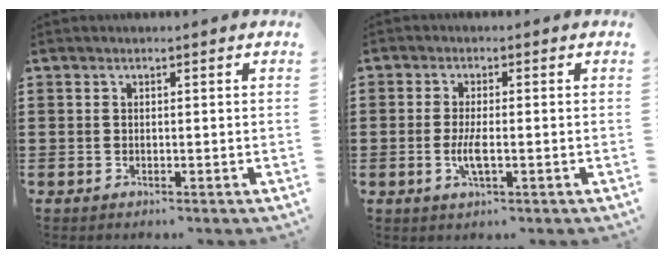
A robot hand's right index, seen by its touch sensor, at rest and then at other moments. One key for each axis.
{"total": 3.5, "fx": -0.9, "fy": 0.7, "fz": 3.3, "tx": -0.071, "ty": -0.006, "tz": -0.021}